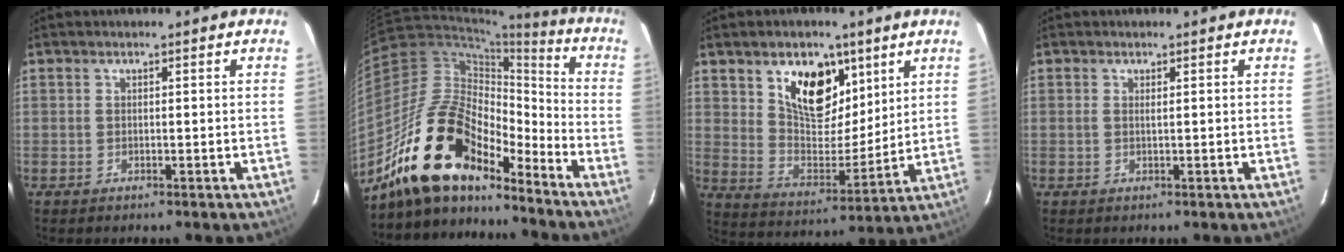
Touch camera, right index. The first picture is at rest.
{"total": 19.7, "force": [-15.3, 7.5, 9.9], "torque": [-0.178, 0.009, -0.284]}
{"total": 14.3, "force": [7.5, 8.1, 9.0], "torque": [-0.147, 0.000, 0.140]}
{"total": 0.6, "force": [0.2, -0.1, 0.5], "torque": [-0.012, 0.001, 0.003]}